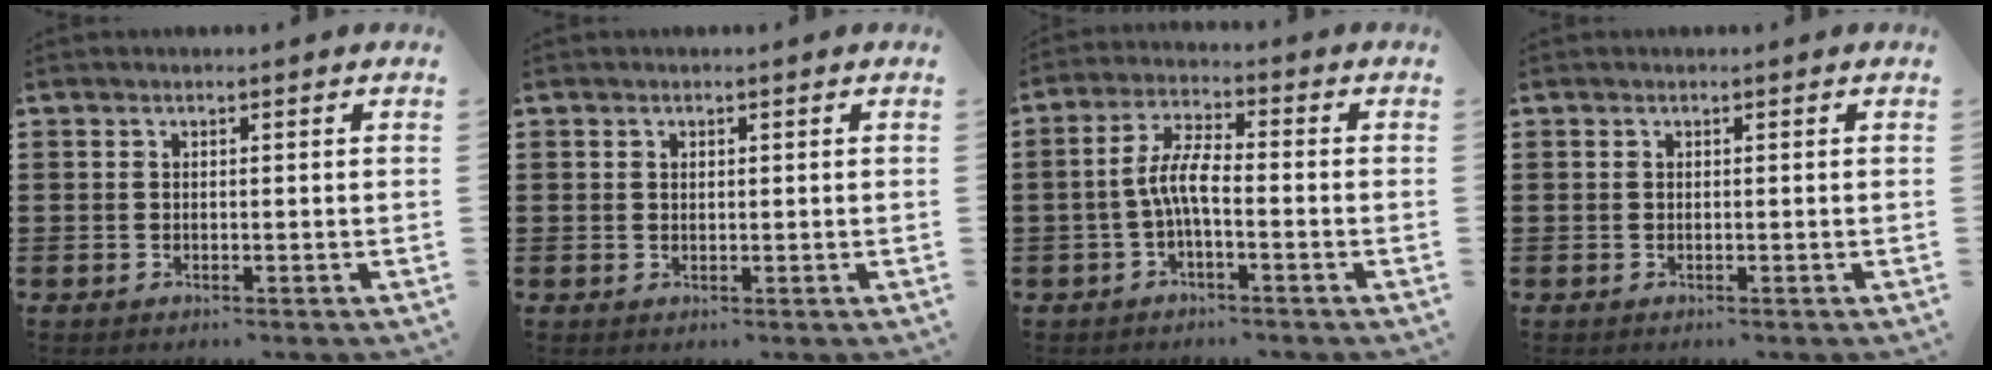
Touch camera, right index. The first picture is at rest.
{"total": 0.6, "force": [0.3, 0.5, 0.2], "torque": [-0.006, 0.003, 0.005]}
{"total": 5.8, "force": [-1.5, 1.6, 5.3], "torque": [-0.124, -0.002, -0.037]}
{"total": 0.0}